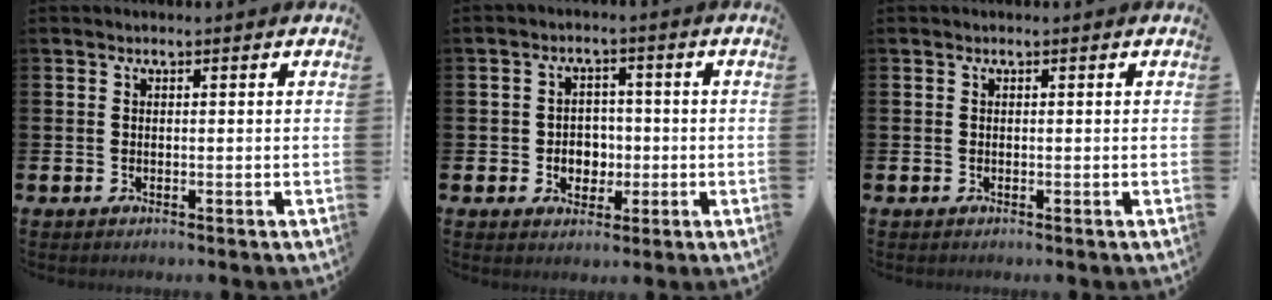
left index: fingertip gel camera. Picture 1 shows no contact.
{"total": 3.3, "force": [-0.4, 3.1, 1.3], "torque": [-0.025, 0.001, -0.017]}
{"total": 0.0}